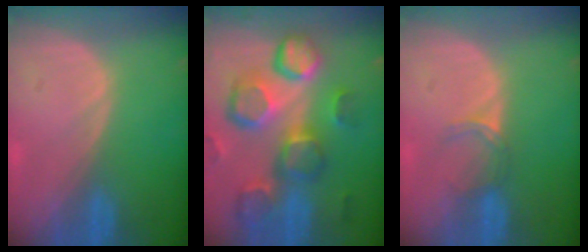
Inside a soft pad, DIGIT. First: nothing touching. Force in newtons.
{"total": 13.1, "press": 11.4, "slide": 6.4}
{"total": 2.5, "press": 2.0, "slide": 1.4}